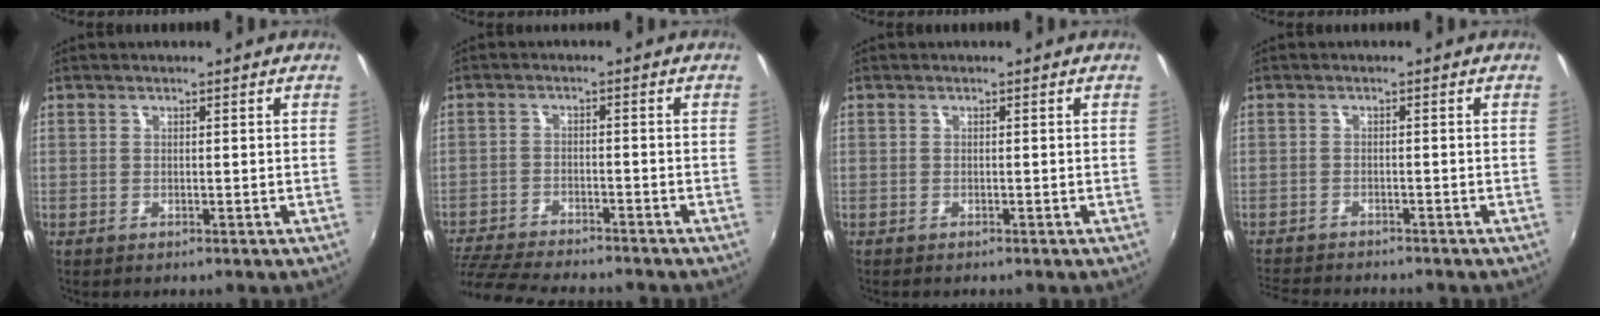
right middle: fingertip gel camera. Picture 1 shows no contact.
{"total": 13.5, "force": [-11.9, 2.4, 5.8], "torque": [-0.138, -0.027, -0.199]}
{"total": 0.0}
{"total": 6.7, "force": [-6.3, 1.1, 2.1], "torque": [-0.060, -0.017, -0.104]}